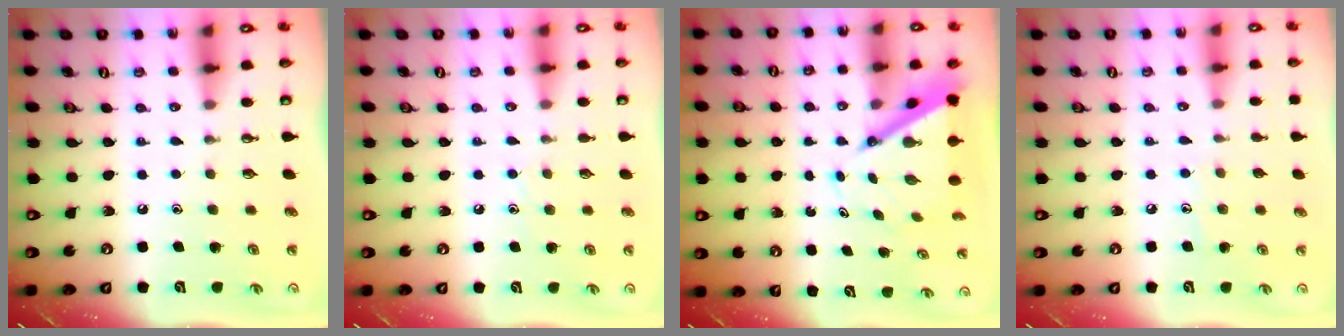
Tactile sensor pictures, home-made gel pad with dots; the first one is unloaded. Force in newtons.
{"total": 5.9, "press": 5.8, "slide": 0.7}
{"total": 7.0, "press": 6.9, "slide": 0.6}
{"total": 5.4, "press": 5.4, "slide": 0.5}